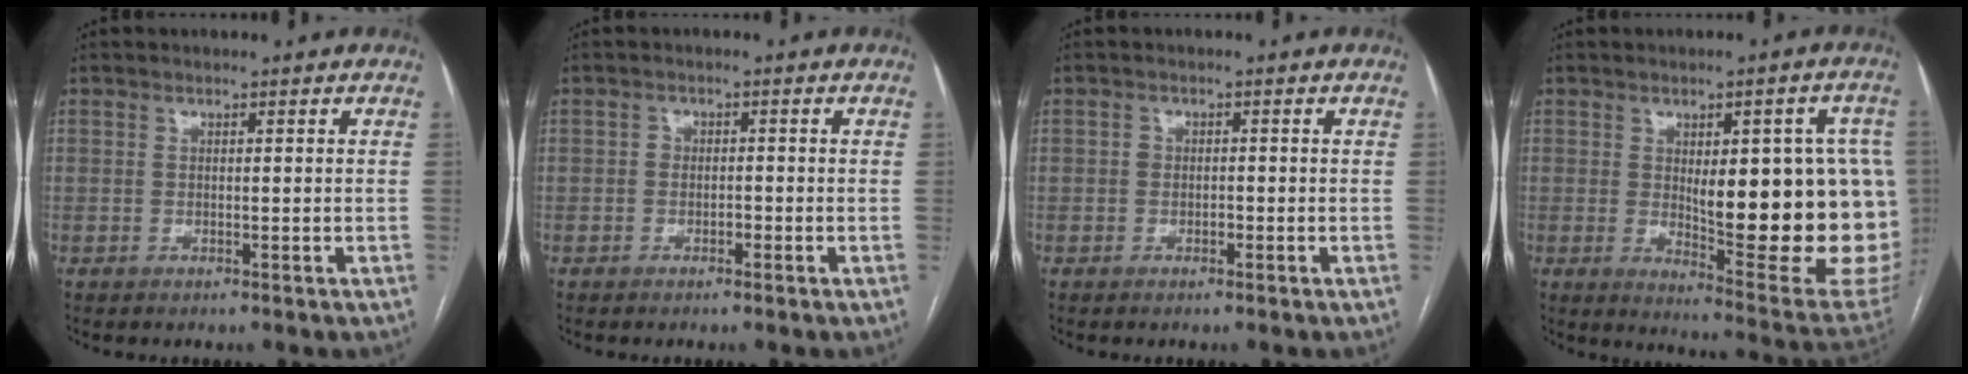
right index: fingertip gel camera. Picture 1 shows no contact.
{"total": 1.3, "force": [-0.7, 0.9, 0.7], "torque": [-0.006, 0.006, -0.011]}
{"total": 1.2, "force": [-0.5, 0.9, 0.6], "torque": [-0.006, 0.005, -0.007]}
{"total": 23.1, "force": [-0.1, 5.5, 22.4], "torque": [-0.210, 0.006, 0.020]}